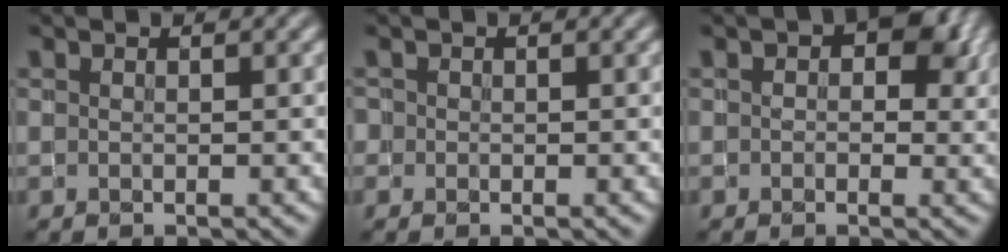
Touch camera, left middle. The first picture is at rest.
{"total": 0.6, "force": [-0.1, 0.6, -0.1], "torque": [0.005, 0.002, -0.004]}
{"total": 4.6, "force": [1.1, 3.1, 3.2], "torque": [-0.029, 0.006, 0.009]}